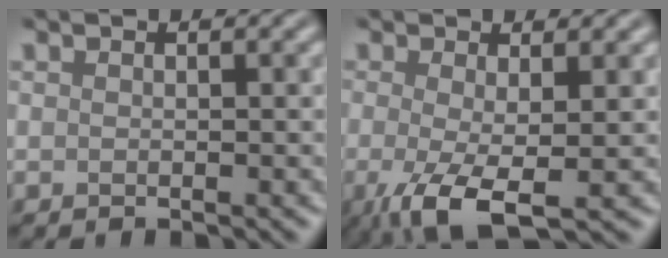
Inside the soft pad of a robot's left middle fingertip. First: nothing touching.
{"total": 4.8, "force": [-1.8, 1.0, 4.3], "torque": [-0.089, -0.010, -0.021]}